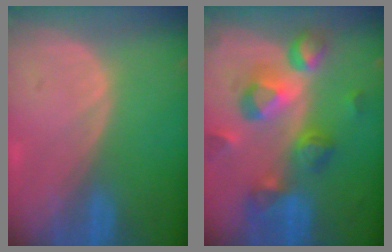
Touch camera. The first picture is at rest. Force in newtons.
{"total": 10.3, "press": 9.3, "slide": 4.6}